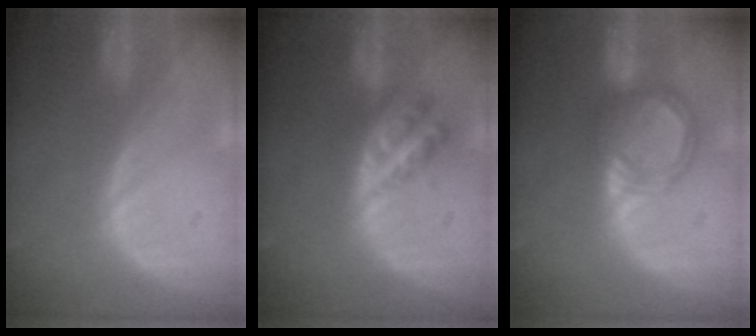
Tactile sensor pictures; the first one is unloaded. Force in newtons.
{"total": 5.9, "press": 5.2, "slide": 2.8}
{"total": 5.3, "press": 5.1, "slide": 1.5}